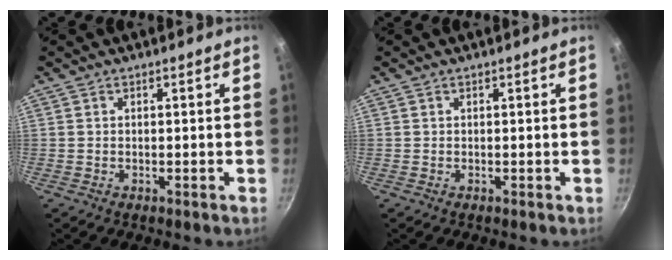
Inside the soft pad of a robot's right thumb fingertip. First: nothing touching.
{"total": 0.0}